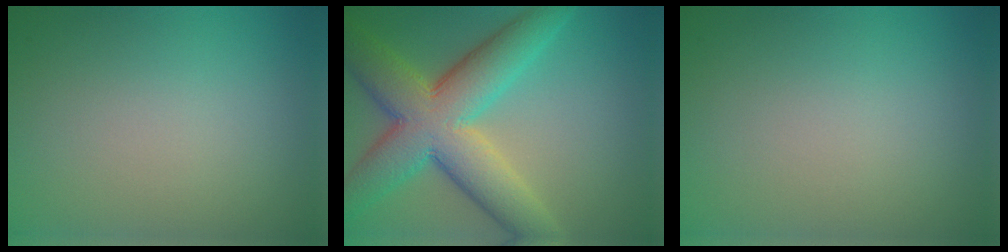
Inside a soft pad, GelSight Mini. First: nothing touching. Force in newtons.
{"total": 10.2, "press": 10.2, "slide": 0.2}
{"total": 0.0}